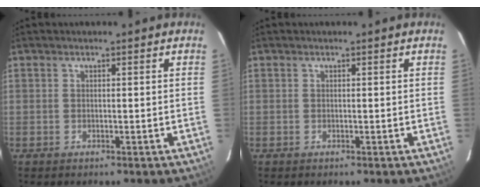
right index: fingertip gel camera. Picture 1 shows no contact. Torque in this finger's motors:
{"motor_torque": [0.00, 0.00, 0.01, 0.01]}